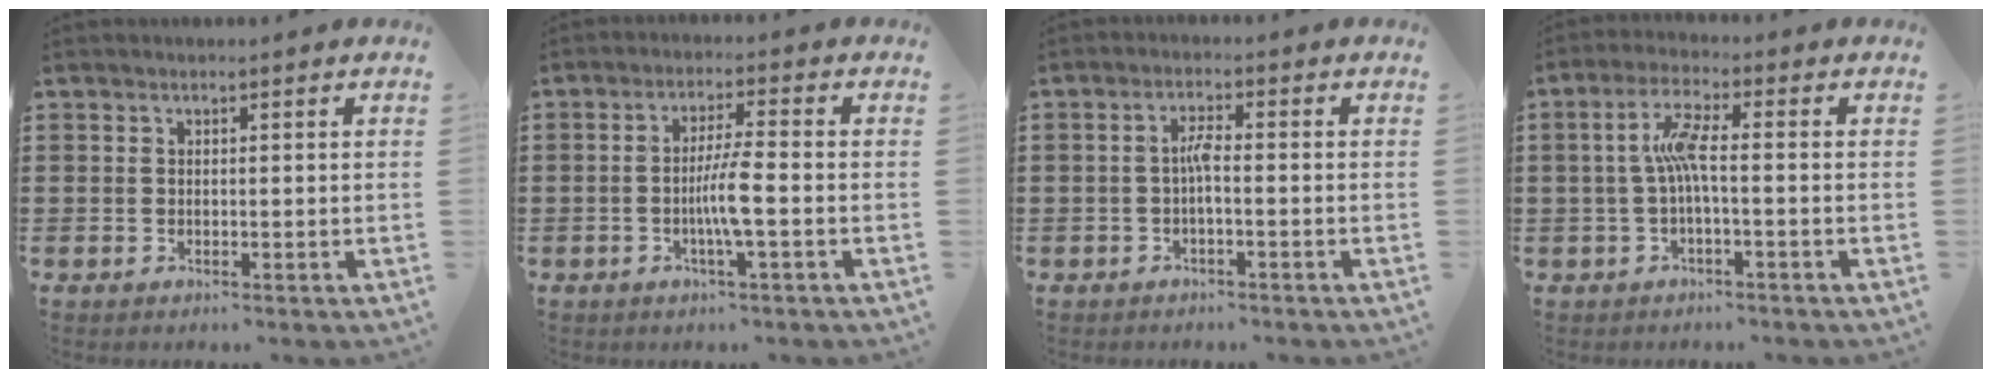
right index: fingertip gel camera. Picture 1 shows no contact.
{"total": 5.0, "force": [-1.4, 0.1, 4.9], "torque": [-0.093, -0.007, -0.030]}
{"total": 2.5, "force": [-0.6, 0.3, 2.4], "torque": [-0.049, 0.002, -0.012]}
{"total": 5.8, "force": [-0.4, 1.1, 5.6], "torque": [-0.120, 0.001, -0.015]}